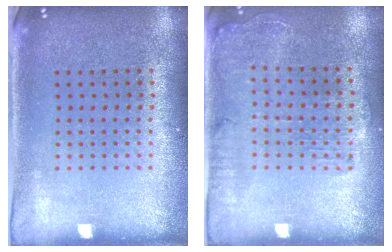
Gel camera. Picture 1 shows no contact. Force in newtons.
{"total": 1.6, "press": 1.5, "slide": 0.5}